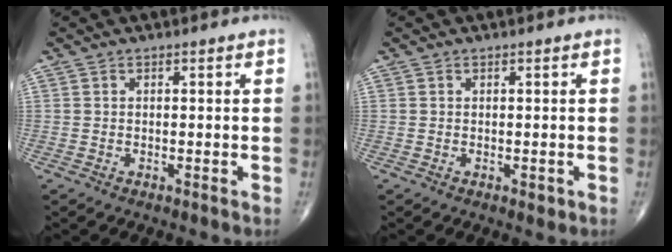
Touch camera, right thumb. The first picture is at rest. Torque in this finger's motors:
{"motor_torque": [0.23, 0.34, -0.35, -0.08, 0.04]}